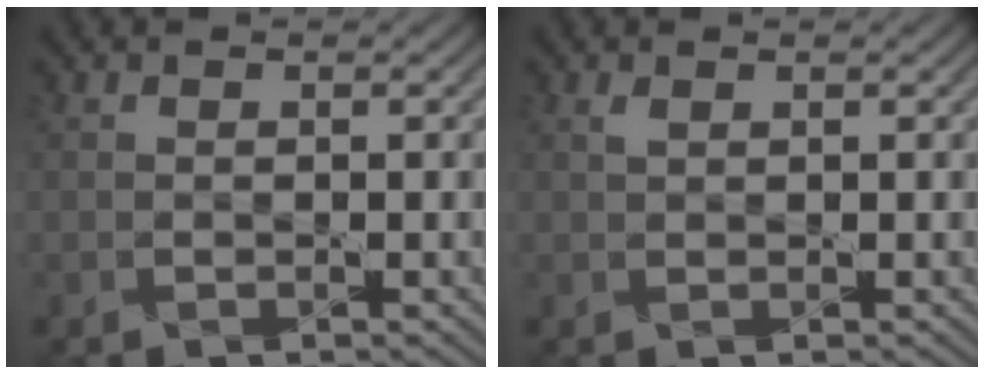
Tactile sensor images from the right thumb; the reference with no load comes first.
{"total": 0.8, "force": [0.6, 0.2, 0.5], "torque": [-0.015, 0.004, 0.011]}